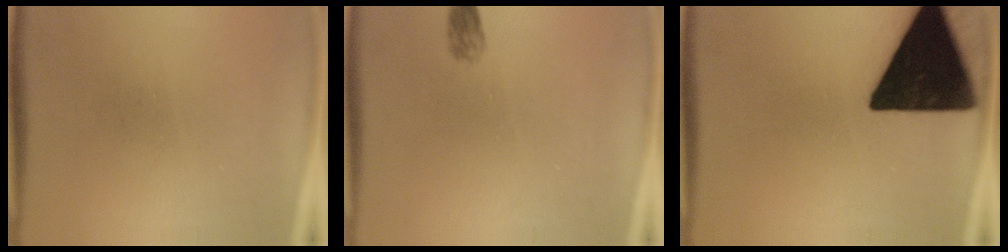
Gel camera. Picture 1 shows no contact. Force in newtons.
{"total": 1.5}
{"total": 19.9}